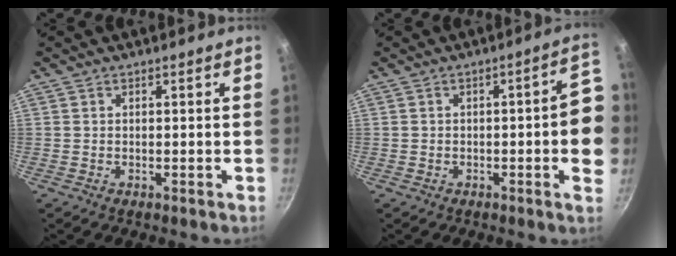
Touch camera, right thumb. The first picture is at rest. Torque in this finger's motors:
{"motor_torque": [-0.56, 0.70, 0.77, -0.01, 0.00]}